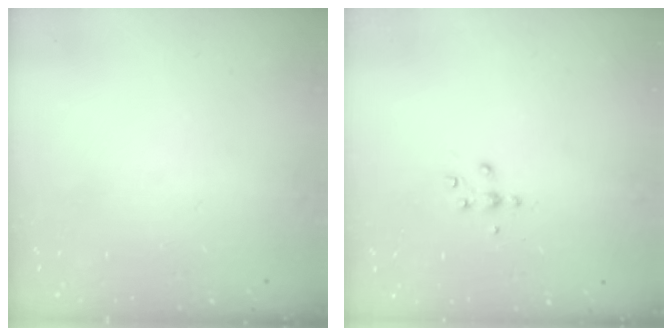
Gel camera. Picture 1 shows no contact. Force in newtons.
{"total": 4.7, "press": 4.6, "slide": 0.5}